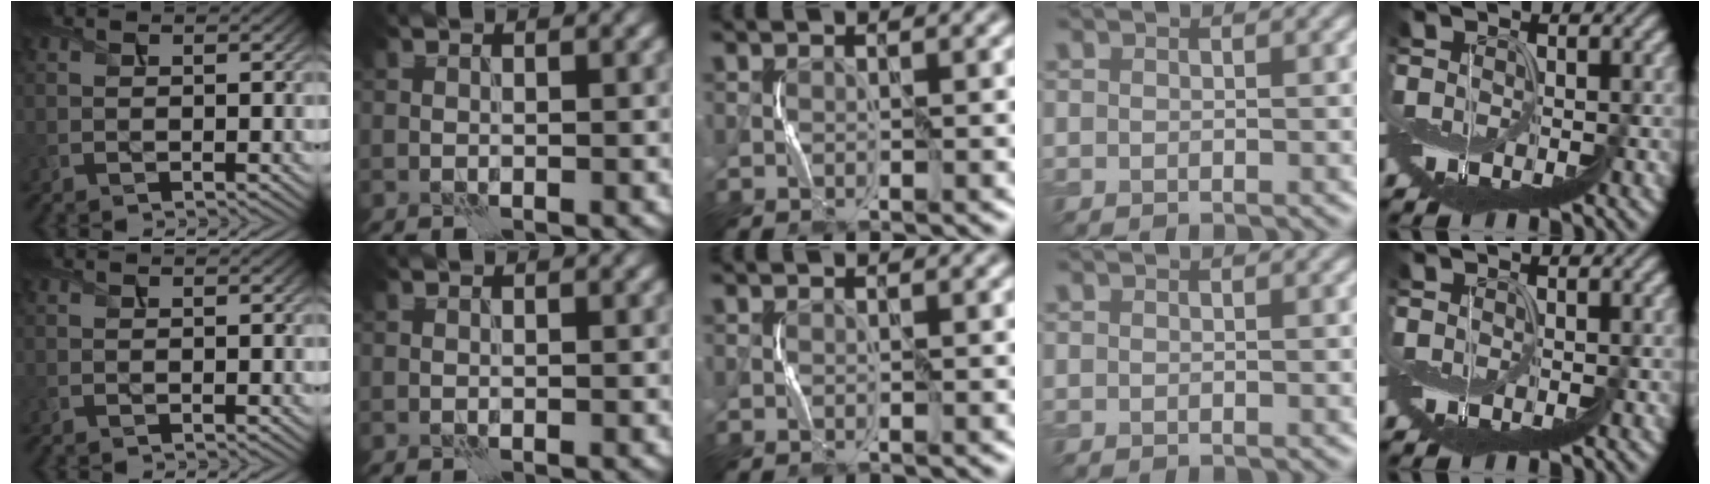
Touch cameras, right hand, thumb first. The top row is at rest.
{}